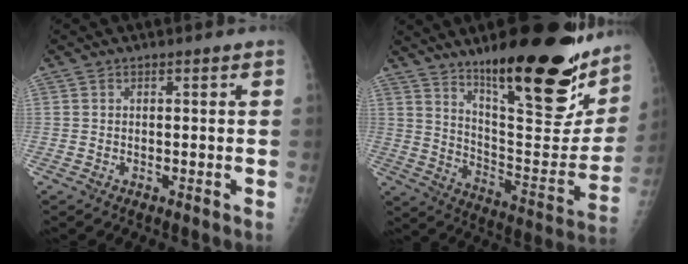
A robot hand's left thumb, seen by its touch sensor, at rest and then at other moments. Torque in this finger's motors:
{"motor_torque": [1.55, -0.24, 1.47, -1.30, 0.32]}